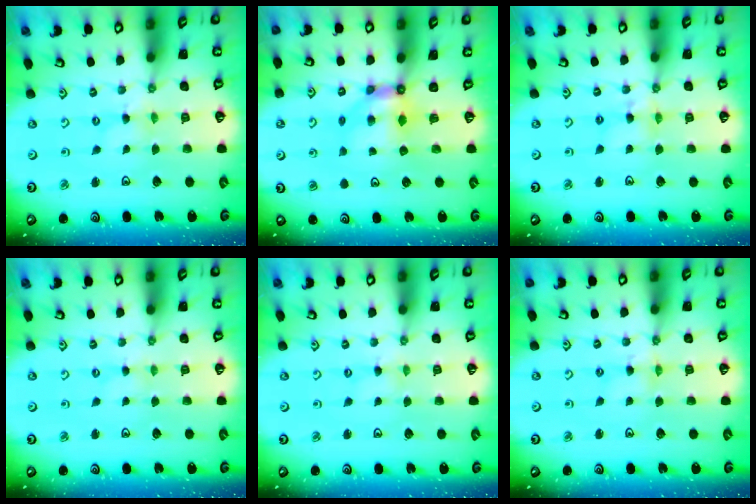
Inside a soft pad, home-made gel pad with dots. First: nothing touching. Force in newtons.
{"total": 5.8, "press": 5.8, "slide": 0.2}
{"total": 5.0, "press": 5.0, "slide": 0.4}
{"total": 0.0}
{"total": 0.0}
{"total": 2.1, "press": 2.1, "slide": 0.3}